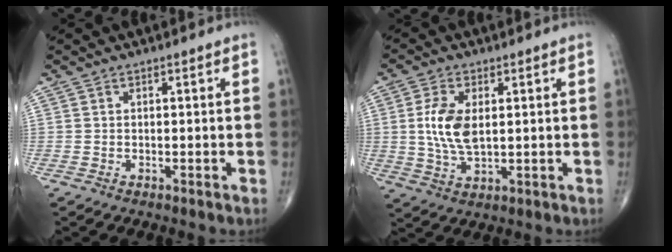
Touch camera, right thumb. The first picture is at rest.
{"total": 8.1, "force": [1.1, 4.1, 6.9], "torque": [-0.144, -0.008, 0.023]}